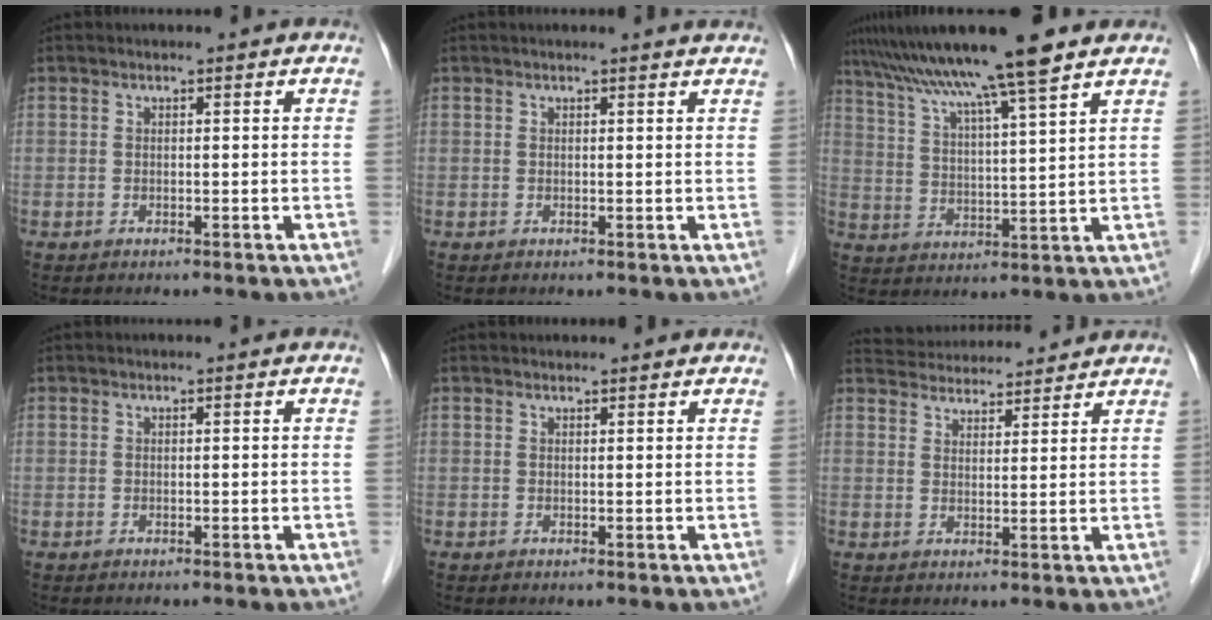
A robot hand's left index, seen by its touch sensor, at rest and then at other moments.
{"total": 3.4, "force": [3.3, 0.1, 0.9], "torque": [-0.014, 0.005, 0.027]}
{"total": 14.2, "force": [11.2, -1.0, 8.6], "torque": [-0.151, 0.022, 0.181]}
{"total": 0.0}
{"total": 2.5, "force": [2.3, 0.6, 0.6], "torque": [-0.012, 0.017, 0.026]}
{"total": 10.8, "force": [10.4, 2.0, 2.1], "torque": [-0.031, 0.031, 0.149]}